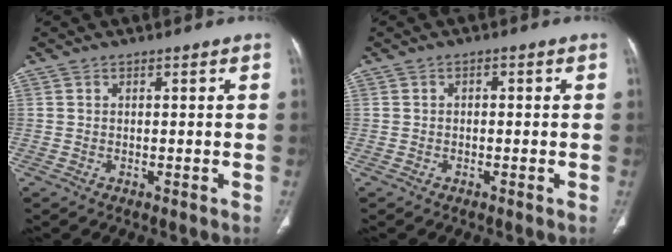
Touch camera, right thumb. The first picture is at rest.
{"total": 0.9, "force": [-0.1, 0.7, 0.6], "torque": [-0.004, 0.004, -0.006]}